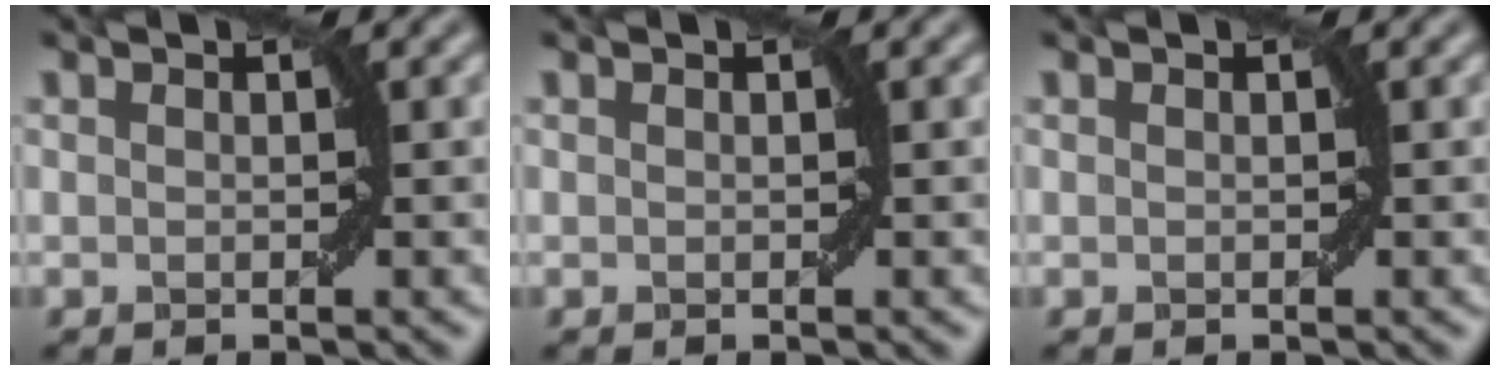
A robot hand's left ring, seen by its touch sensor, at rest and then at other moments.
{"total": 0.0}
{"total": 0.0}